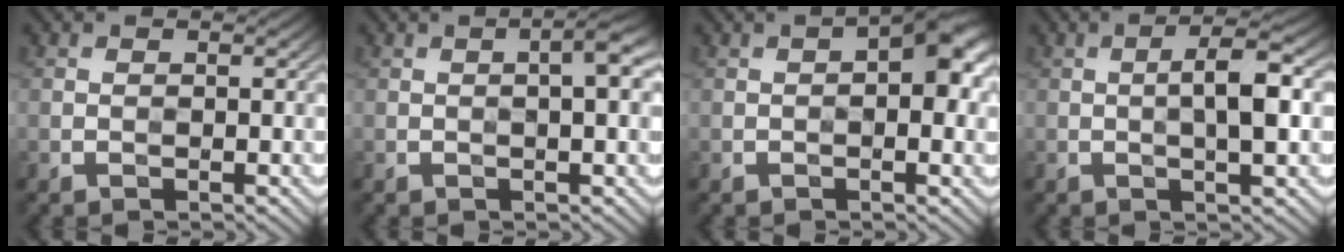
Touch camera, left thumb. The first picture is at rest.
{"total": 3.4, "force": [0.4, 0.5, 3.4], "torque": [-0.049, 0.008, 0.003]}
{"total": 5.8, "force": [0.5, 2.3, 5.3], "torque": [-0.071, 0.014, 0.001]}
{"total": 5.3, "force": [0.1, 1.0, 5.2], "torque": [-0.089, 0.012, -0.004]}